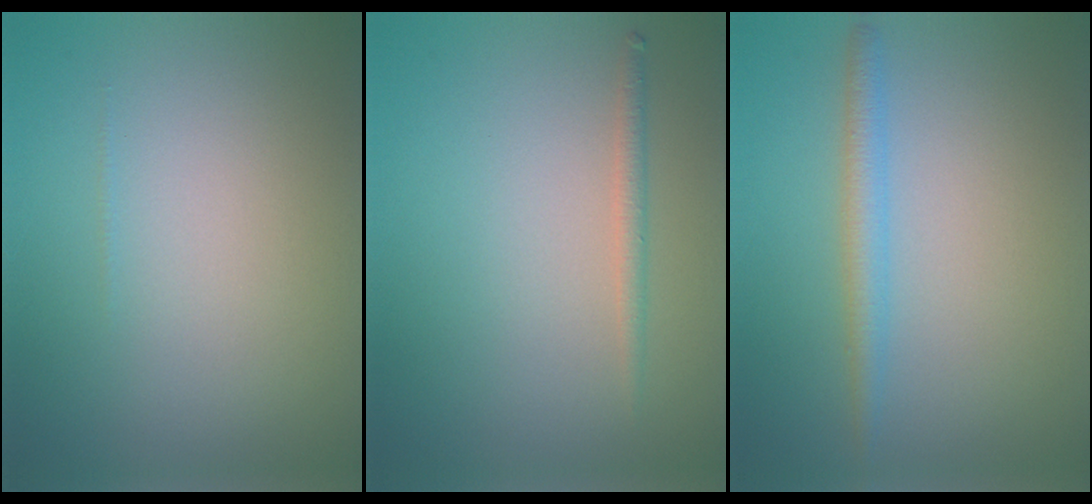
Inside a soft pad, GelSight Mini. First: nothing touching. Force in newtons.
{"total": 1.2, "press": 1.2, "slide": 0.0}
{"total": 2.1, "press": 2.1, "slide": 0.2}